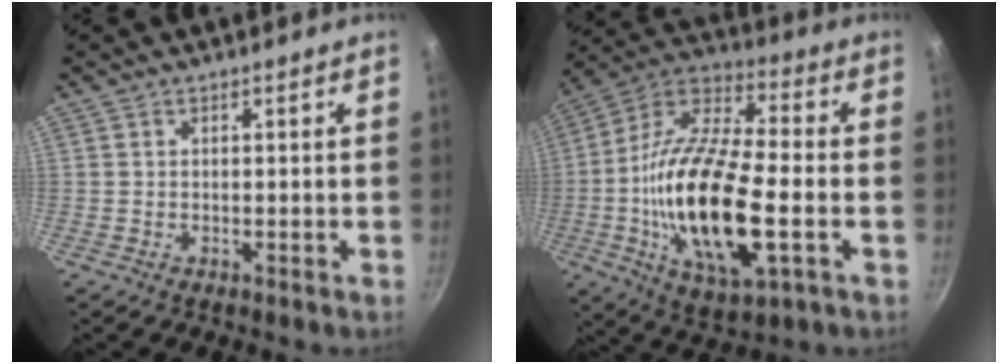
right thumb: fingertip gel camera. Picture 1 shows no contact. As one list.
[{"total": 23.8, "force": [-4.0, 9.3, 21.6], "torque": [-0.418, 0.018, -0.088]}]